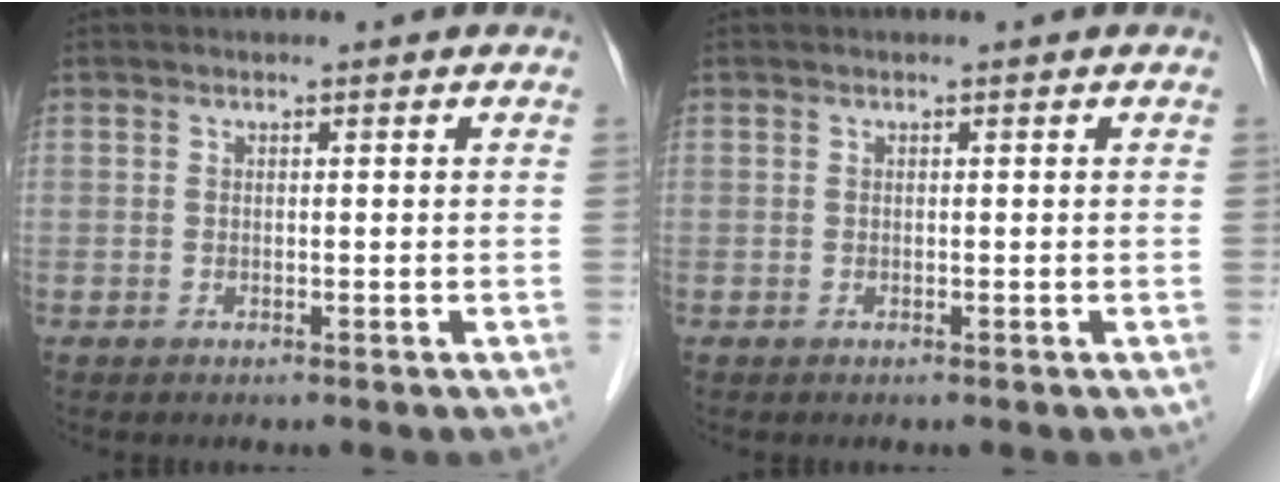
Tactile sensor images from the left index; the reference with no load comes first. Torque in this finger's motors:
{"motor_torque": [-0.01, 0.03, -0.02, 0.00]}